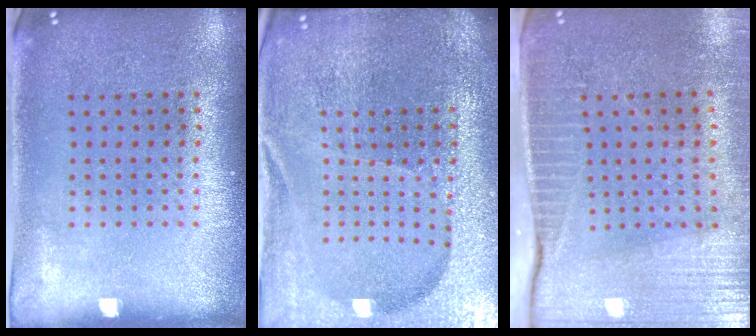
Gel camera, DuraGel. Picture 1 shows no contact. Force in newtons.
{"total": 5.0, "press": 4.7, "slide": 1.7}
{"total": 3.7, "press": 3.4, "slide": 1.5}